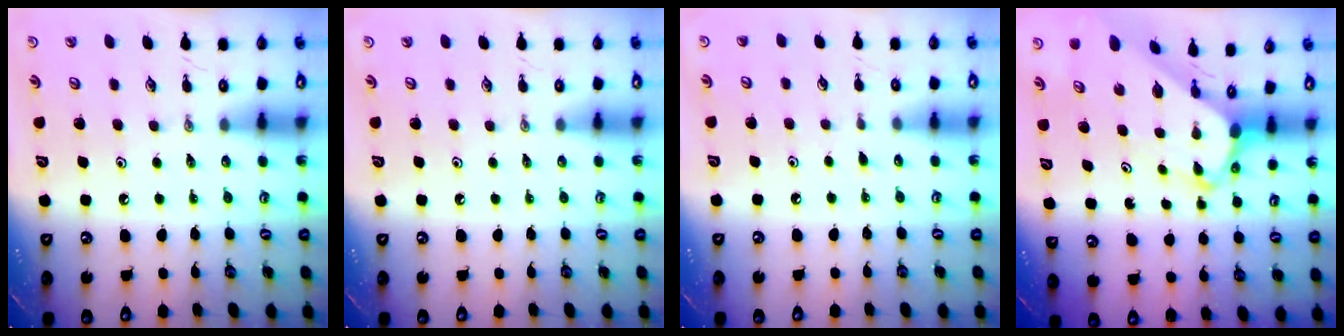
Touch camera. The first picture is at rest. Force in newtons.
{"total": 0.0}
{"total": 3.6, "press": 3.6, "slide": 0.4}
{"total": 4.1, "press": 4.1, "slide": 0.3}